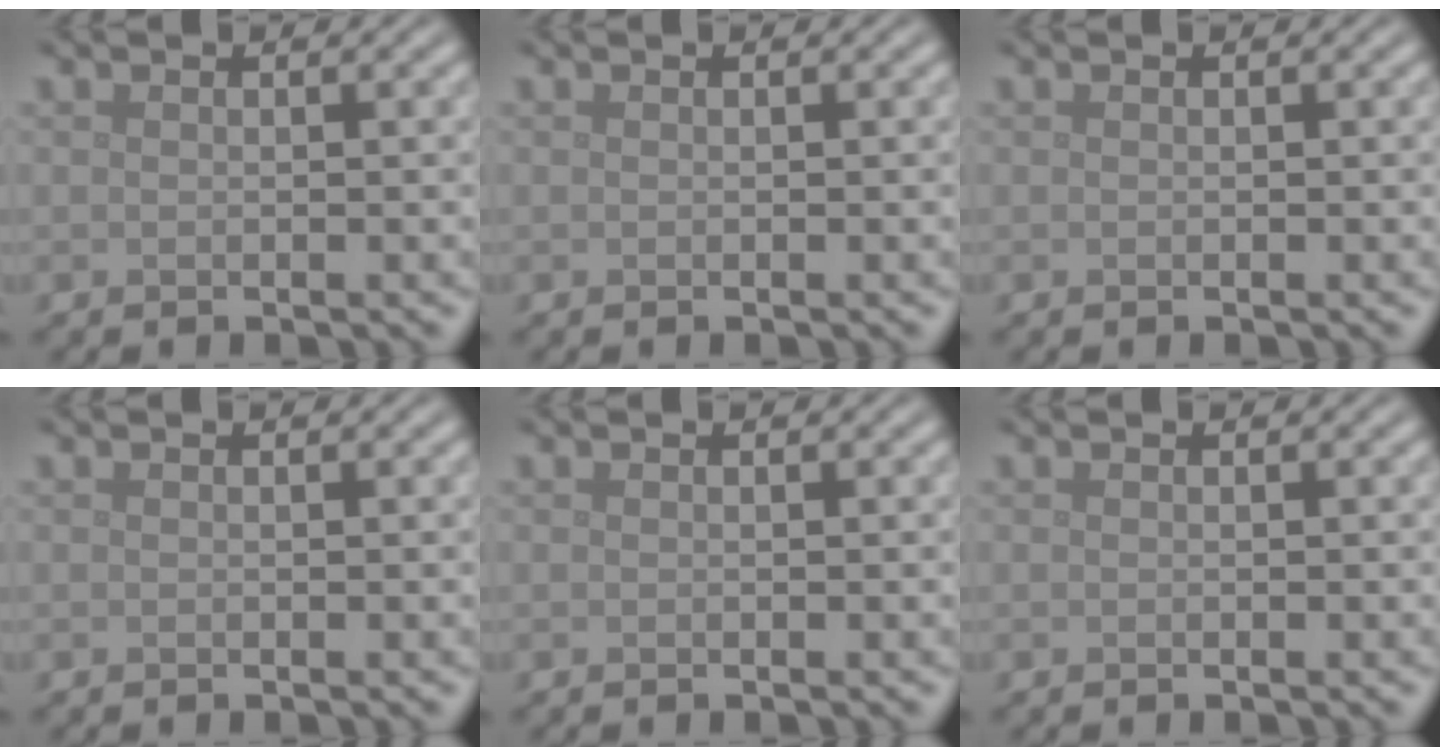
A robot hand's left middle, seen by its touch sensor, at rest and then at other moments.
{"total": 0.0}
{"total": 0.0}
{"total": 0.0}
{"total": 0.0}
{"total": 0.0}